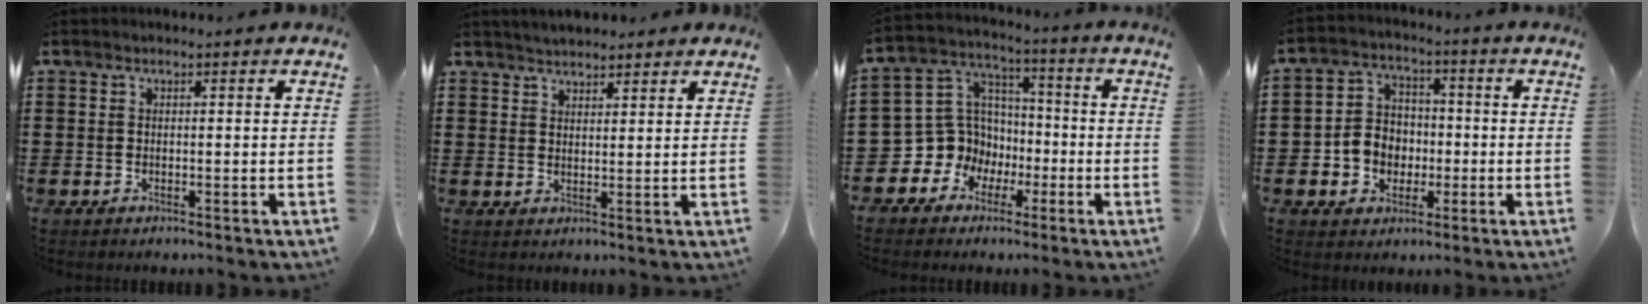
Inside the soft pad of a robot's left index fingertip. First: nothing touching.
{"total": 2.8, "force": [2.7, 0.3, 0.1], "torque": [-0.009, -0.002, 0.052]}
{"total": 9.2, "force": [-2.4, 8.8, 1.1], "torque": [-0.074, -0.002, -0.041]}
{"total": 5.7, "force": [-1.3, 5.3, 1.7], "torque": [-0.048, 0.022, -0.023]}